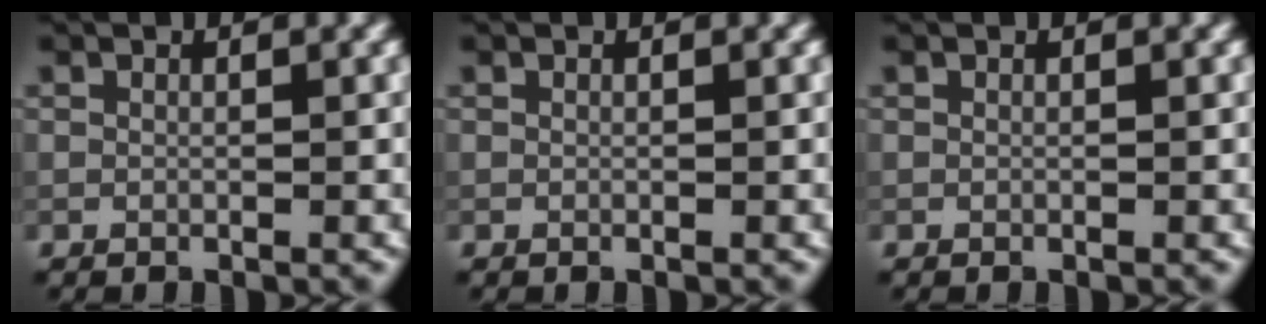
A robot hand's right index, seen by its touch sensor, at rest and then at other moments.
{"total": 0.0}
{"total": 0.0}